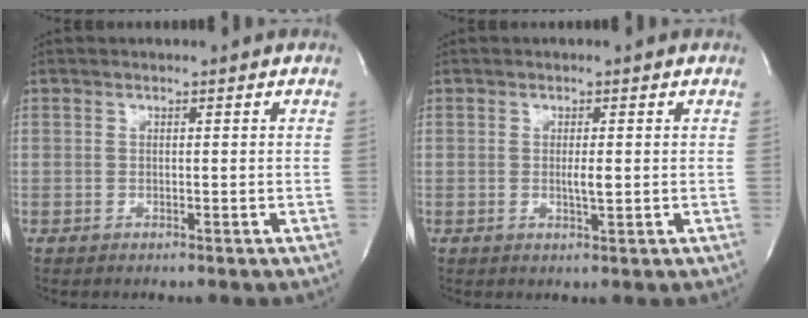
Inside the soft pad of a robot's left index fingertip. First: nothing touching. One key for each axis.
{"total": 1.7, "fx": -0.2, "fy": 0.2, "fz": 1.7, "tx": -0.033, "ty": -0.006, "tz": -0.003}